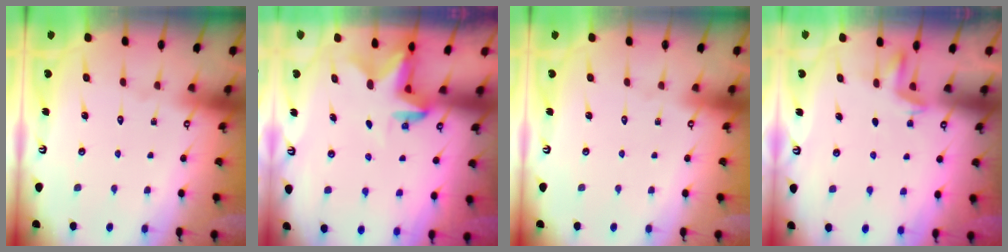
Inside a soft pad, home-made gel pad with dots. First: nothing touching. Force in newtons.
{"total": 2.5, "press": 2.5, "slide": 0.5}
{"total": 0.0}
{"total": 3.2, "press": 3.2, "slide": 0.6}